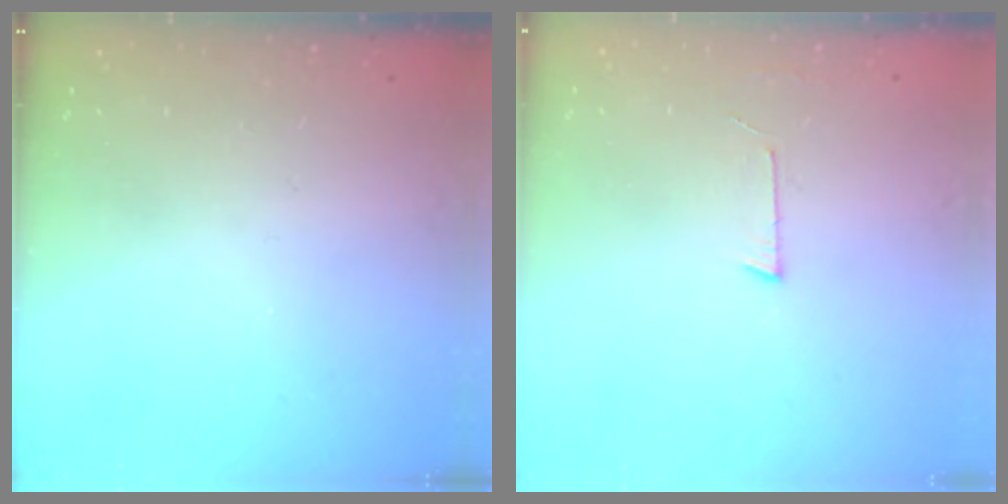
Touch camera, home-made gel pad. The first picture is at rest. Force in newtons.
{"total": 2.7, "press": 2.7, "slide": 0.2}